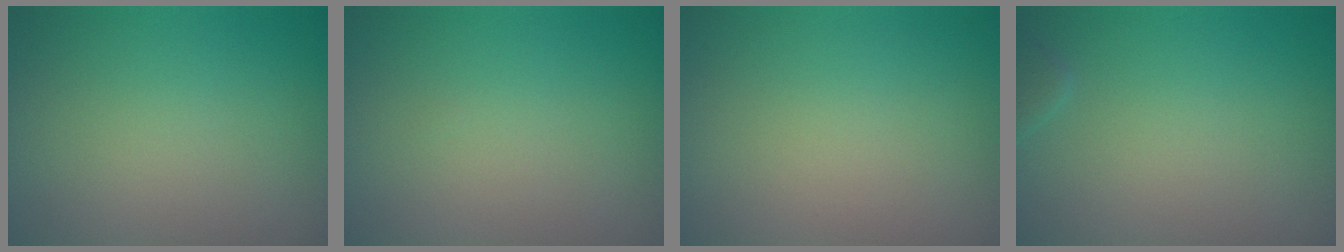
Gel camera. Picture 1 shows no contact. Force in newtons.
{"total": 0.0}
{"total": 0.0}
{"total": 0.9, "press": 0.9, "slide": 0.0}